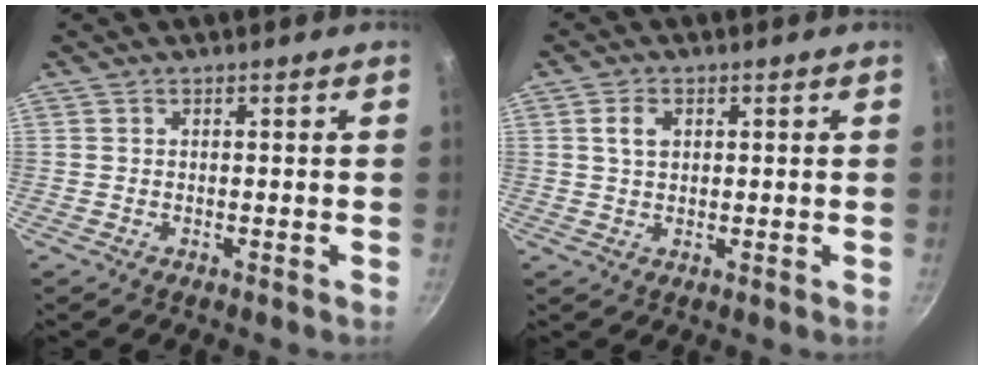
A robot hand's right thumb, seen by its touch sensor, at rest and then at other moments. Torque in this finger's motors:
{"motor_torque": [0.01, 0.01, 0.01, -0.01, 0.00]}